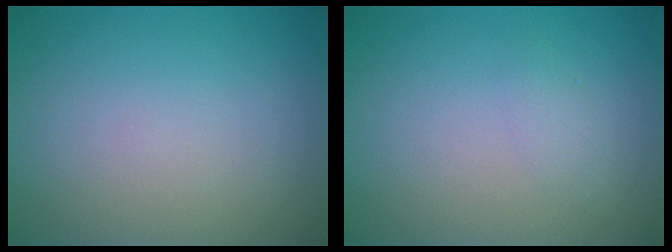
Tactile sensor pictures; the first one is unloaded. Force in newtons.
{"total": 1.0, "press": 1.0, "slide": 0.1}